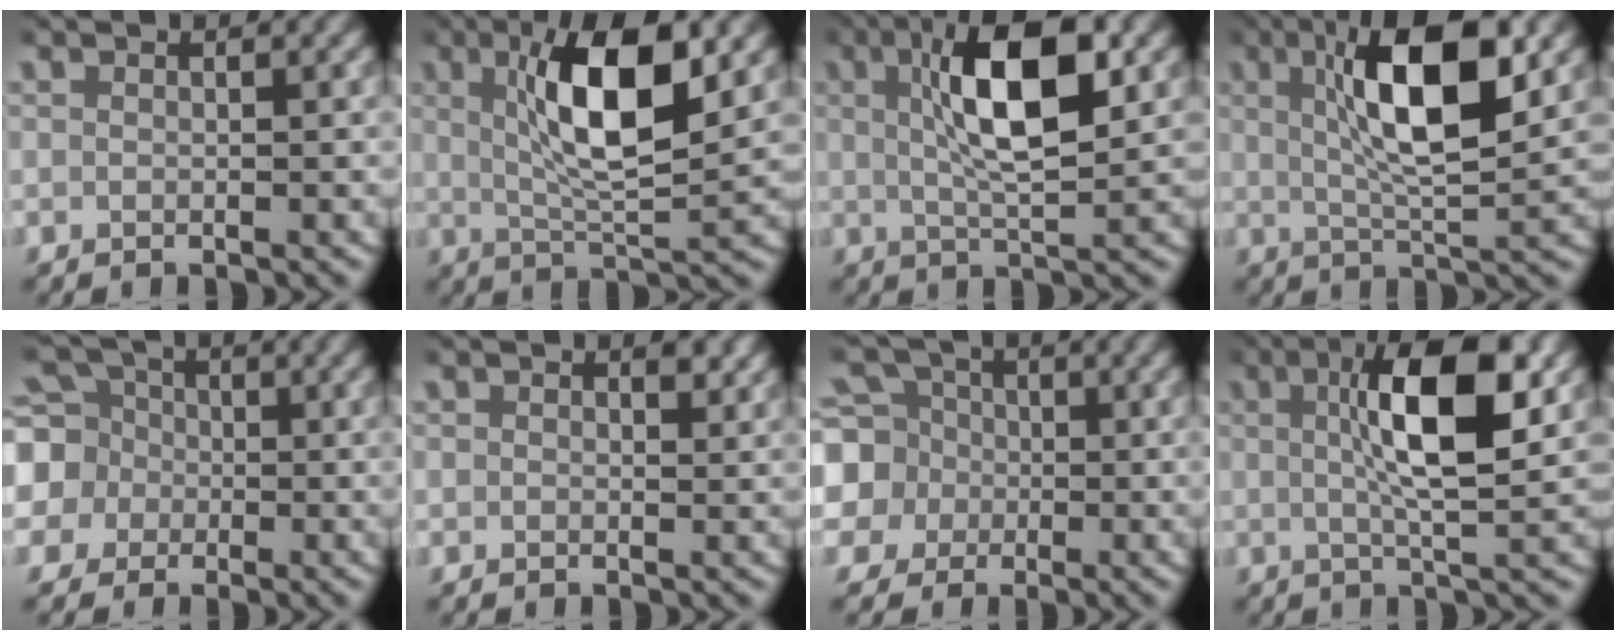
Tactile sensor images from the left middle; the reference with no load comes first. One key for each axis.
{"total": 8.1, "fx": 2.4, "fy": 1.8, "fz": 7.5, "tx": -0.131, "ty": 0.001, "tz": 0.039}
{"total": 8.7, "fx": 2.0, "fy": 2.5, "fz": 8.1, "tx": -0.130, "ty": 0.014, "tz": 0.029}
{"total": 9.5, "fx": 2.7, "fy": 2.3, "fz": 8.8, "tx": -0.145, "ty": 0.010, "tz": 0.038}
{"total": 9.2, "fx": -0.4, "fy": 8.8, "fz": 2.9, "tx": -0.090, "ty": -0.021, "tz": -0.019}
{"total": 1.1, "fx": 0.6, "fy": 0.7, "fz": 0.6, "tx": -0.002, "ty": -0.002, "tz": 0.009}
{"total": 9.4, "fx": -0.6, "fy": 8.9, "fz": 2.9, "tx": -0.089, "ty": -0.027, "tz": -0.020}
{"total": 8.5, "fx": 1.9, "fy": 2.1, "fz": 8.0, "tx": -0.135, "ty": 0.007, "tz": 0.027}